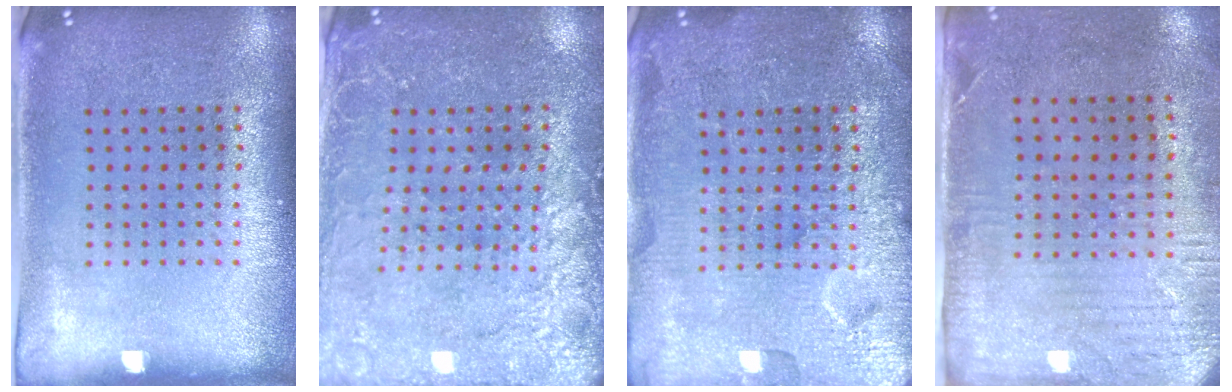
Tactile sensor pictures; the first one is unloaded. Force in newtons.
{"total": 2.7, "press": 2.7, "slide": 0.5}
{"total": 4.2, "press": 4.2, "slide": 0.4}
{"total": 2.9, "press": 2.3, "slide": 1.7}